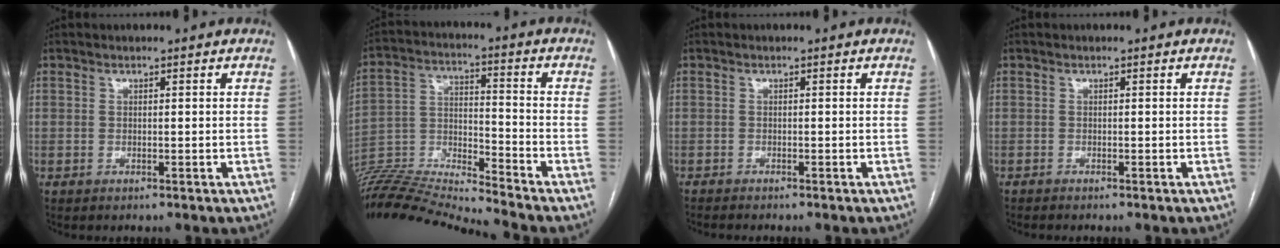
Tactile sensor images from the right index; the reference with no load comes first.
{"total": 15.6, "force": [-15.2, -2.3, 3.1], "torque": [-0.057, 0.026, -0.273]}
{"total": 2.8, "force": [-2.5, 0.3, 1.3], "torque": [-0.022, -0.006, -0.033]}
{"total": 1.4, "force": [-1.3, 0.0, 0.6], "torque": [-0.010, -0.002, -0.015]}